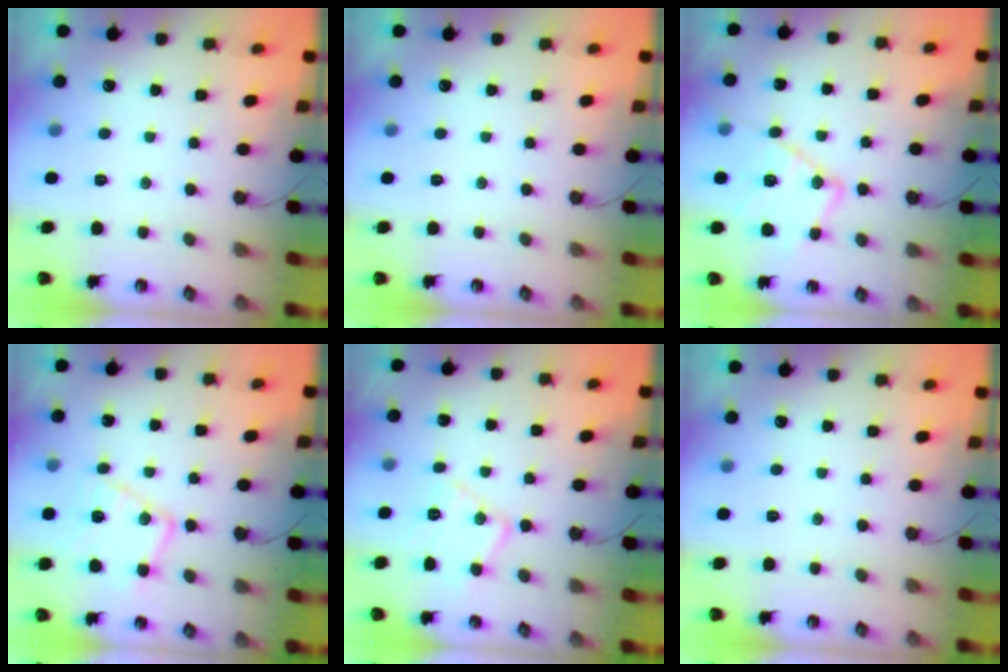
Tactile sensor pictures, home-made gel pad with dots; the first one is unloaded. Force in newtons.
{"total": 0.0}
{"total": 16.2, "press": 16.2, "slide": 1.1}
{"total": 15.4, "press": 15.3, "slide": 0.9}
{"total": 11.6, "press": 11.6, "slide": 0.3}
{"total": 0.0}